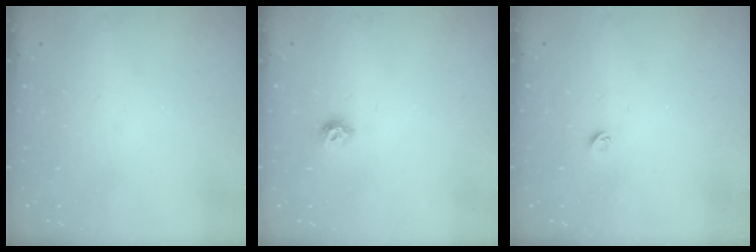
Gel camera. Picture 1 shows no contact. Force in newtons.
{"total": 6.6, "press": 6.6, "slide": 0.4}
{"total": 3.7, "press": 3.7, "slide": 0.5}